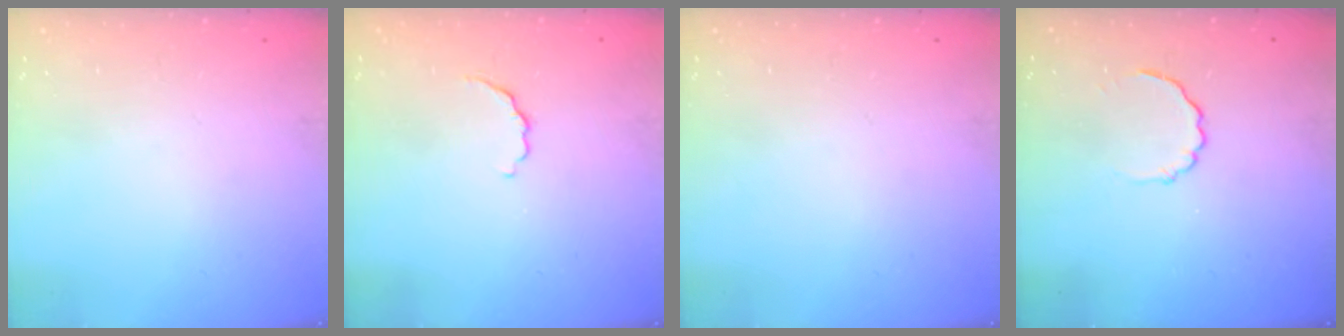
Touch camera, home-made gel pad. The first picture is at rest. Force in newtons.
{"total": 4.1, "press": 3.9, "slide": 1.1}
{"total": 0.0}
{"total": 3.3, "press": 3.1, "slide": 1.0}